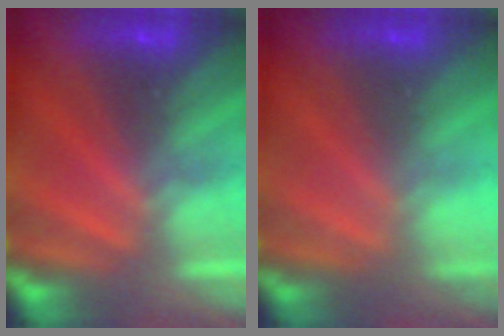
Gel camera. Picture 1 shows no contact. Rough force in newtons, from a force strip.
{"total": 2.4}